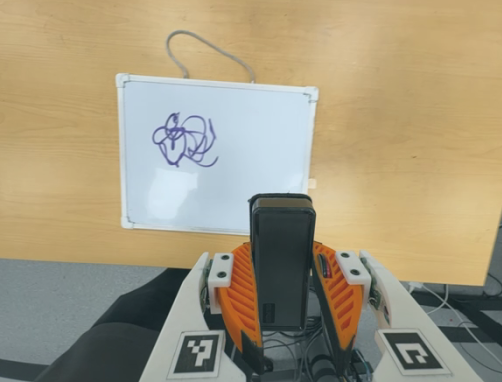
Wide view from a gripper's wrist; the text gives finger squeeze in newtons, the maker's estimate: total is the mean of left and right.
{"total": 5.1, "left": 3.4, "right": 6.9}